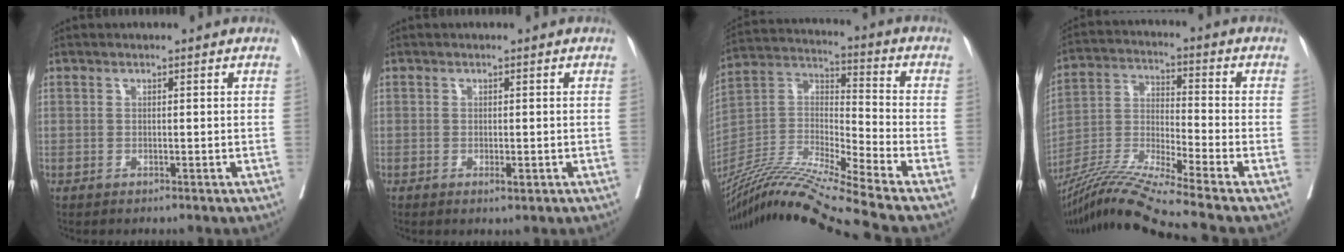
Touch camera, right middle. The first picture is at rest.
{"total": 1.1, "force": [-0.4, 0.3, 1.0], "torque": [-0.013, -0.003, -0.006]}
{"total": 18.3, "force": [-15.5, -2.4, 9.3], "torque": [-0.195, -0.008, -0.291]}
{"total": 13.2, "force": [-11.1, -2.6, 6.6], "torque": [-0.134, -0.018, -0.208]}